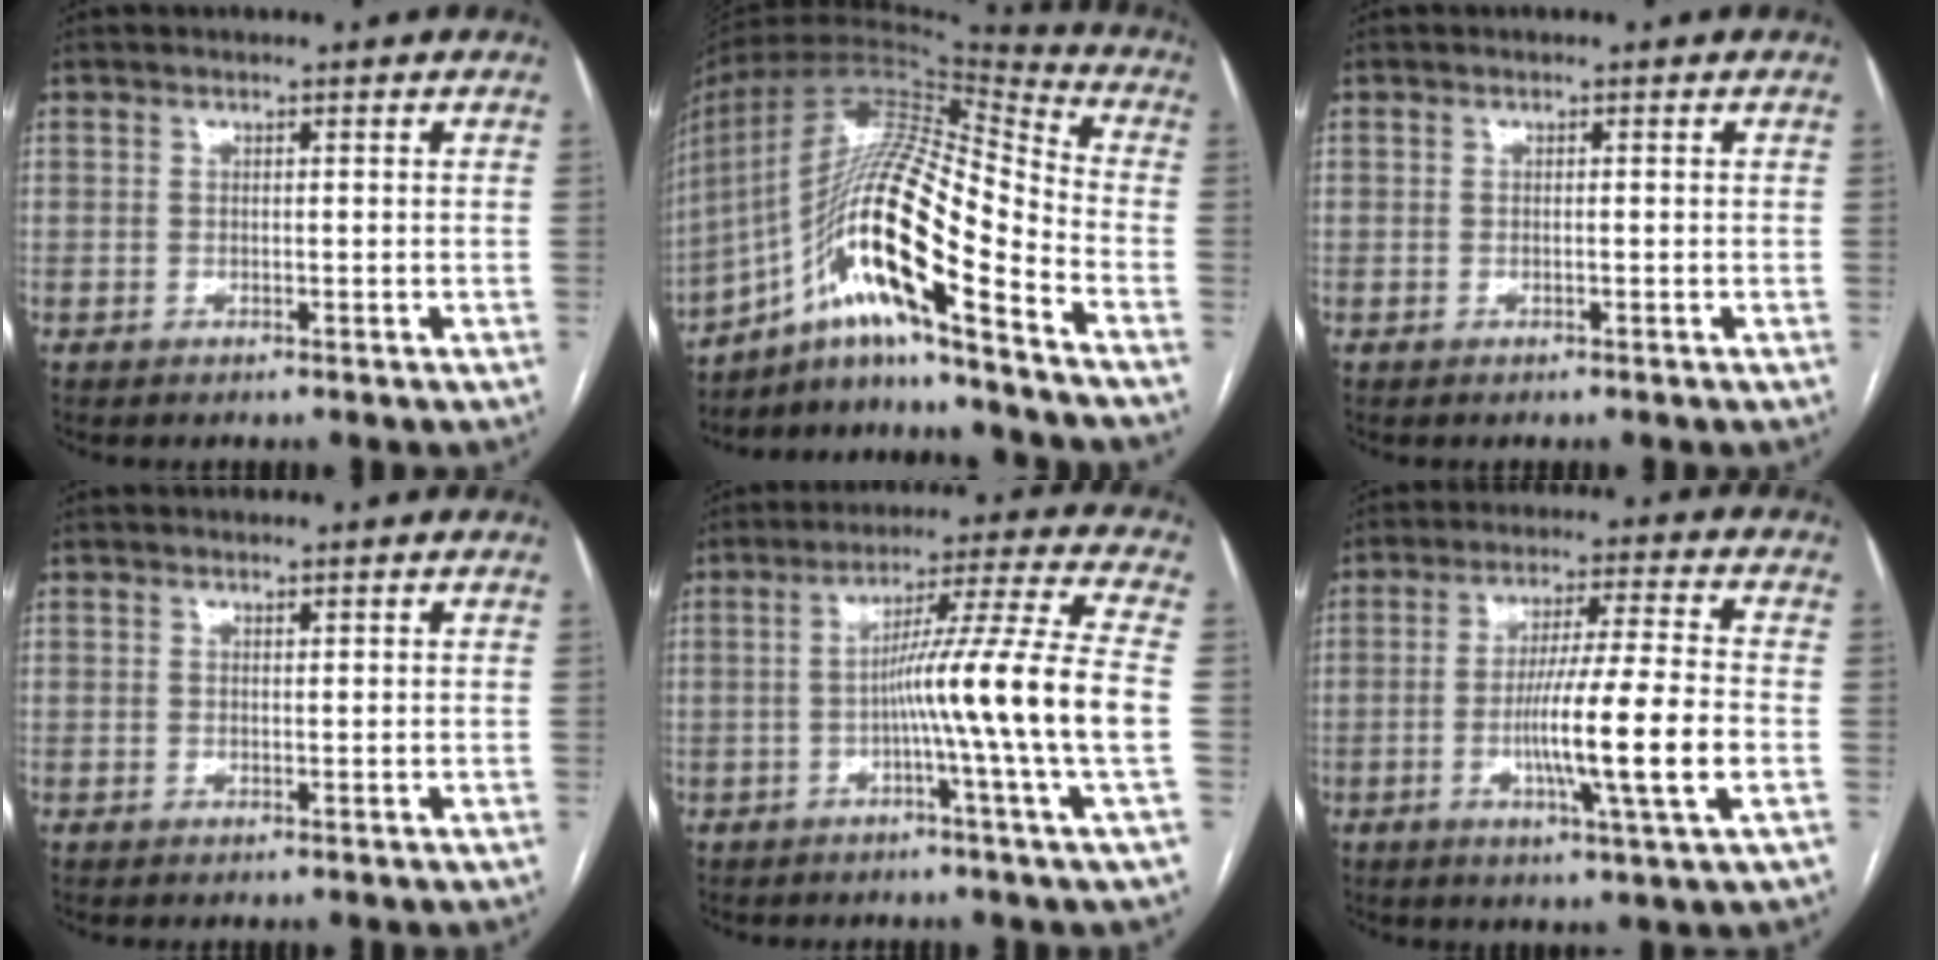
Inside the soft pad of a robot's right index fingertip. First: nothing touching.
{"total": 19.6, "force": [-10.4, 1.7, 16.5], "torque": [-0.332, 0.003, -0.187]}
{"total": 0.0}
{"total": 0.0}
{"total": 13.3, "force": [-2.4, -2.8, 12.8], "torque": [-0.200, 0.003, -0.045]}
{"total": 13.0, "force": [-2.9, -0.8, 12.6], "torque": [-0.224, -0.010, -0.057]}